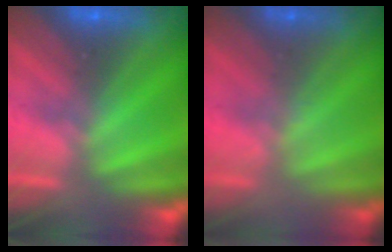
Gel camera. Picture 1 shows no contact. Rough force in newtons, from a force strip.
{"total": 1.6}